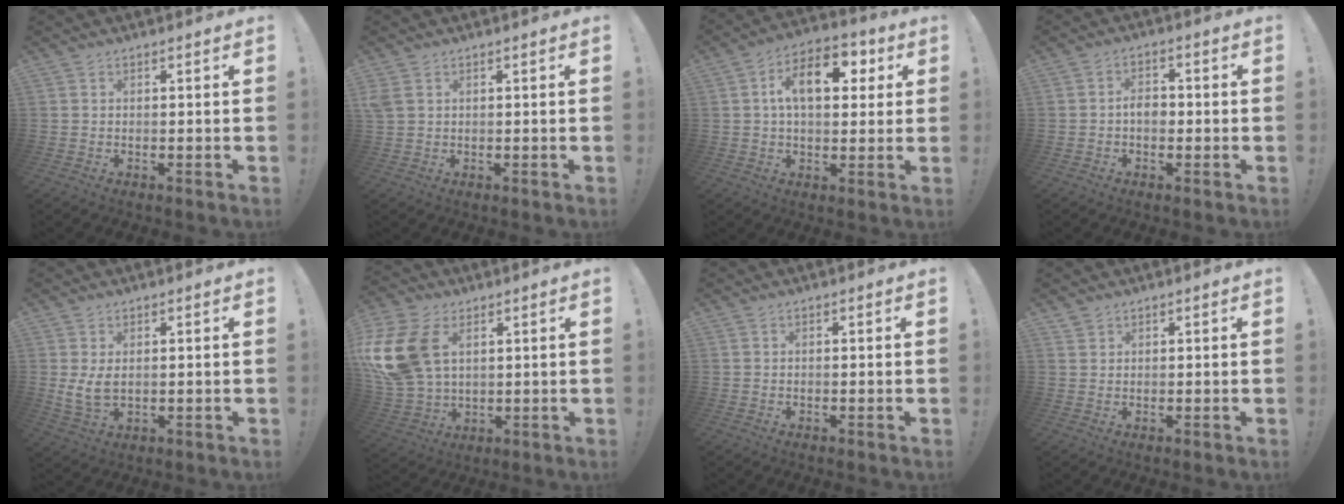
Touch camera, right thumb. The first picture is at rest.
{"total": 2.6, "force": [0.9, 1.4, 2.0], "torque": [-0.039, 0.004, 0.019]}
{"total": 14.1, "force": [3.3, 8.0, 11.1], "torque": [-0.167, 0.012, 0.055]}
{"total": 4.1, "force": [-0.9, 2.7, 2.9], "torque": [-0.050, 0.005, -0.020]}
{"total": 5.5, "force": [1.5, 2.9, 4.3], "torque": [-0.070, -0.012, 0.028]}
{"total": 20.8, "force": [5.0, 13.9, 14.6], "torque": [-0.299, -0.014, 0.096]}
{"total": 0.0}
{"total": 1.3, "force": [1.2, 0.6, 0.0], "torque": [0.008, -0.007, 0.022]}